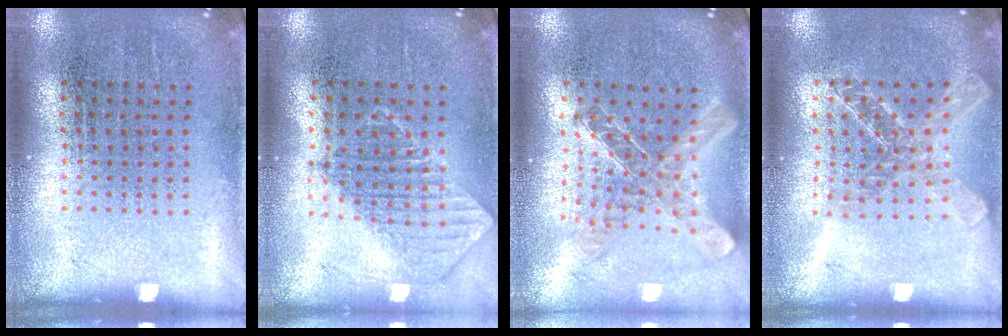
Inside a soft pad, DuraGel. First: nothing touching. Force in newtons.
{"total": 0.8, "press": 0.8, "slide": 0.0}
{"total": 1.1, "press": 1.1, "slide": 0.2}
{"total": 1.6, "press": 1.4, "slide": 0.7}